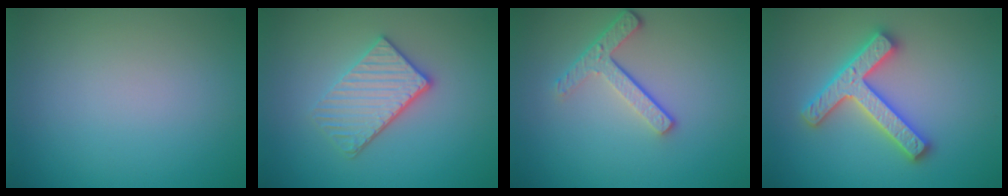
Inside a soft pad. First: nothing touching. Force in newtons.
{"total": 3.8, "press": 3.2, "slide": 2.0}
{"total": 3.5, "press": 2.6, "slide": 2.3}
{"total": 4.7, "press": 4.6, "slide": 0.8}